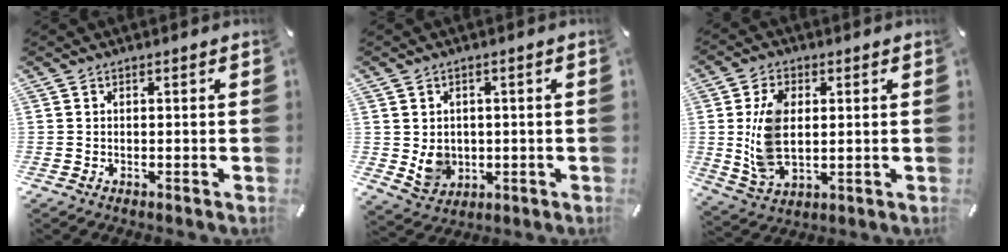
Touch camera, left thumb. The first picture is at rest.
{"total": 5.9, "force": [0.3, 5.6, 1.9], "torque": [-0.026, -0.004, 0.004]}
{"total": 10.8, "force": [1.3, 7.1, 8.1], "torque": [-0.185, -0.001, 0.022]}